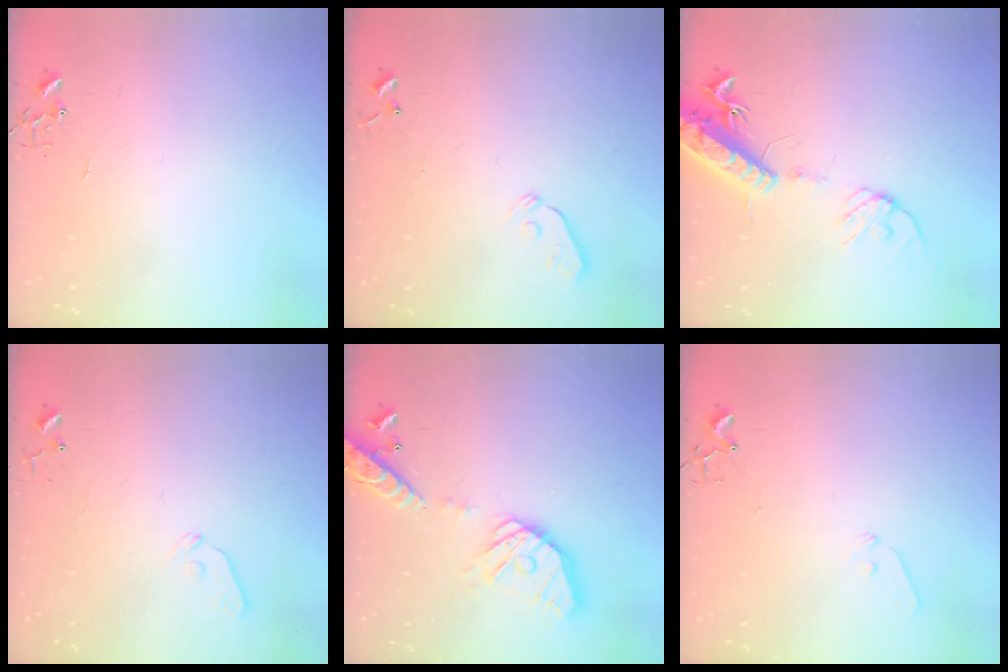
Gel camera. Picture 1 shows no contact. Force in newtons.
{"total": 3.2, "press": 3.1, "slide": 0.6}
{"total": 16.1, "press": 15.7, "slide": 3.6}
{"total": 7.5, "press": 7.4, "slide": 0.9}
{"total": 19.5, "press": 19.2, "slide": 3.3}
{"total": 6.3, "press": 6.3, "slide": 0.7}